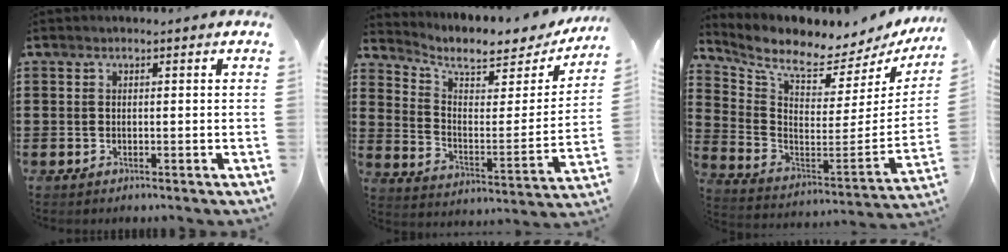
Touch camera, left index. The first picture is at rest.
{"total": 6.2, "force": [5.1, 1.9, 2.9], "torque": [-0.077, -0.035, 0.083]}
{"total": 5.4, "force": [4.7, 1.0, 2.6], "torque": [-0.079, -0.058, 0.073]}